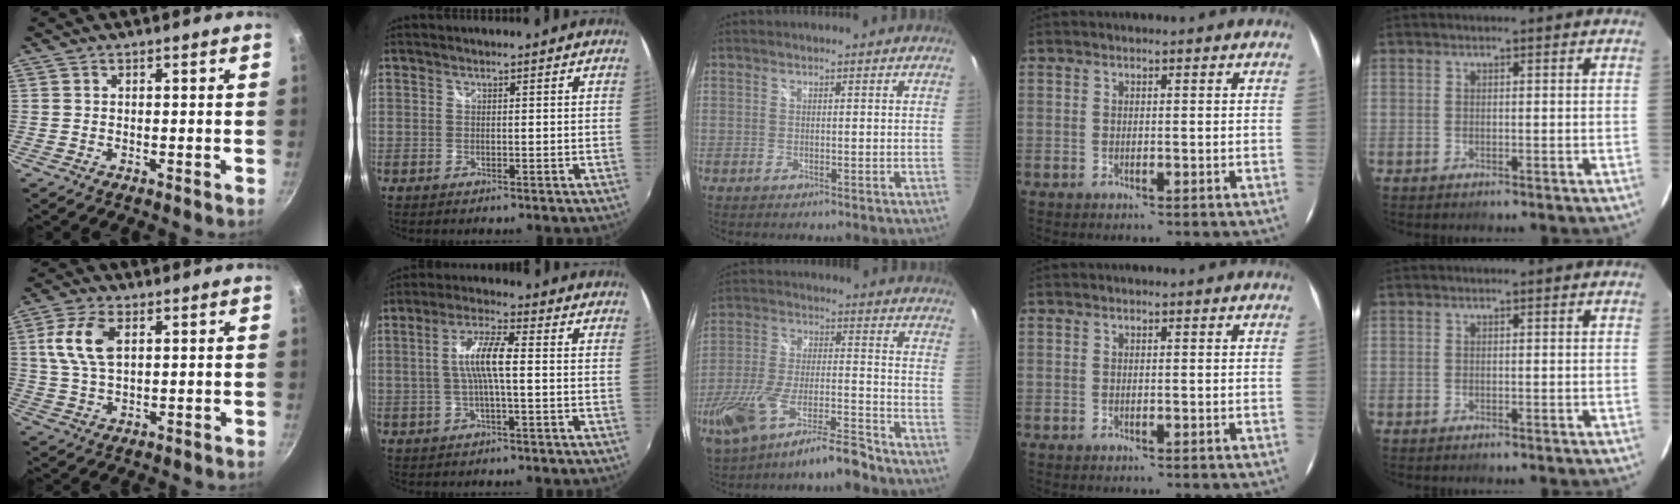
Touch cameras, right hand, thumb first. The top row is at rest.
{"thumb": {"total": 9.1, "force": [2.6, 4.8, 7.3], "torque": [-0.142, 0.001, 0.050]}, "index": {"total": 7.6, "force": [-0.2, 1.0, 7.5], "torque": [-0.146, 0.006, -0.001]}, "middle": {"total": 14.9, "force": [-11.0, 3.3, 9.5], "torque": [-0.202, -0.019, -0.189]}}